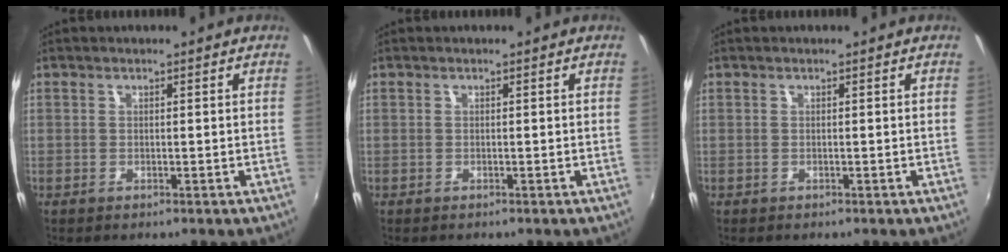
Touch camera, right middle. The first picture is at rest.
{"total": 0.0}
{"total": 0.0}